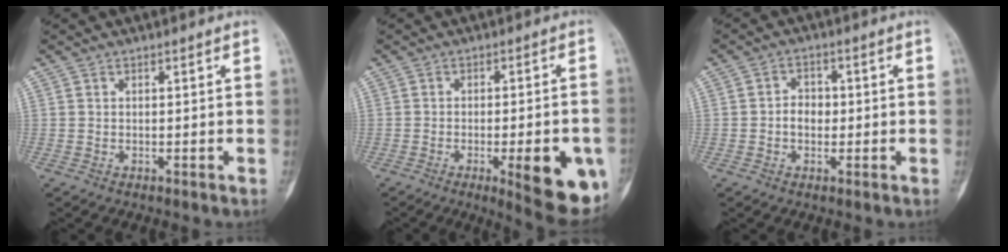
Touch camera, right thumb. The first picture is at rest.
{"total": 14.2, "force": [-4.9, 3.7, 12.8], "torque": [-0.131, 0.002, -0.052]}
{"total": 3.6, "force": [-0.5, 2.9, 2.1], "torque": [-0.013, 0.012, -0.015]}